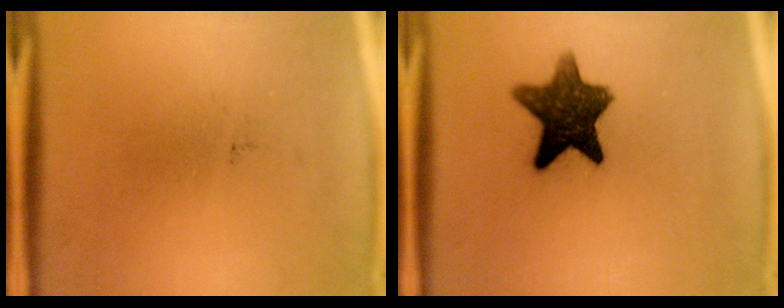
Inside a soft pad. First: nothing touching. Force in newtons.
{"total": 10.8}